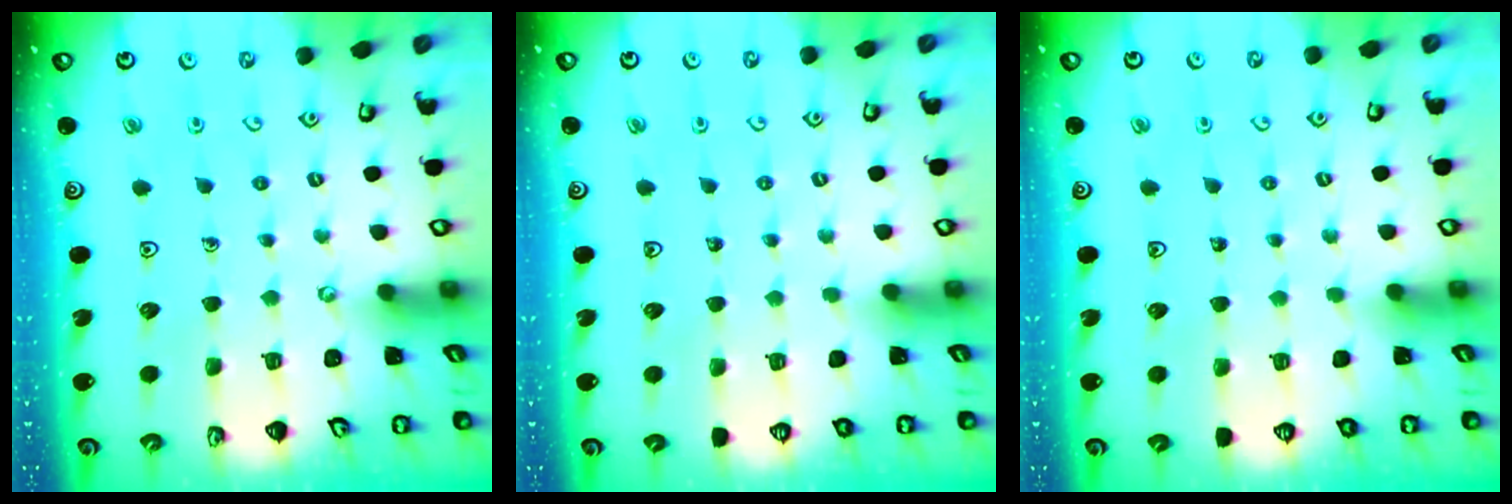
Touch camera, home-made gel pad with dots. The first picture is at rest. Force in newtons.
{"total": 0.0}
{"total": 0.0}